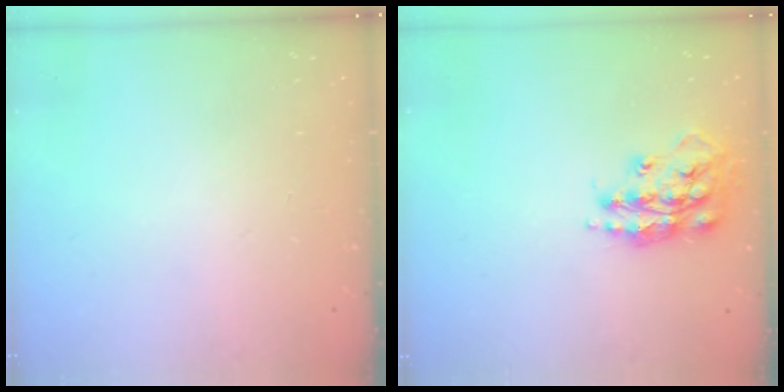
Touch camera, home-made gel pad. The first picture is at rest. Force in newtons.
{"total": 15.5, "press": 15.4, "slide": 1.3}